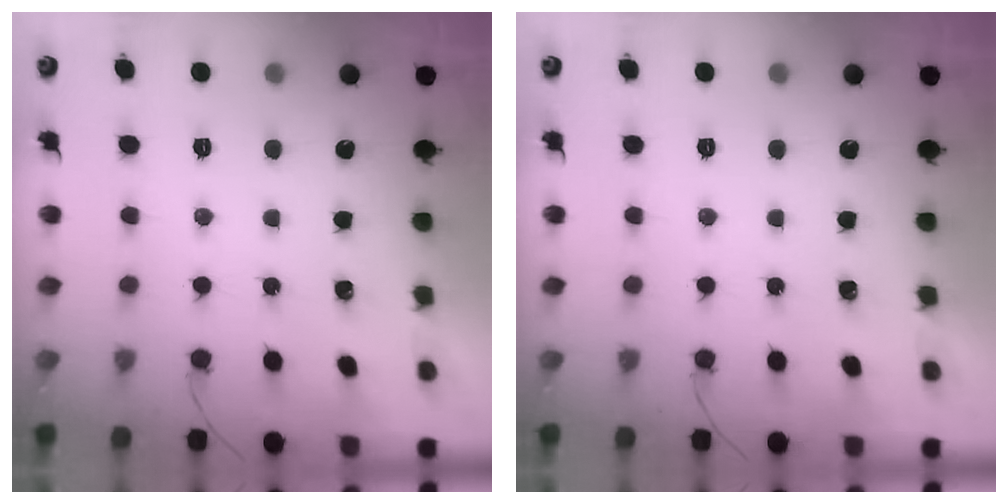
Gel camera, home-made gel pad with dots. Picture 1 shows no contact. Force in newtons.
{"total": 0.0}